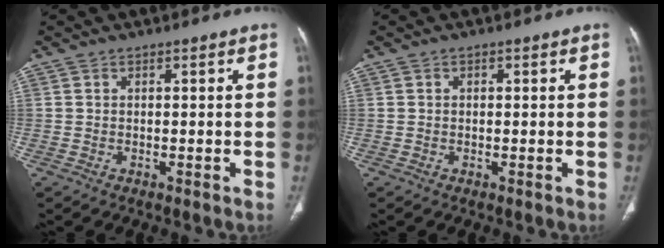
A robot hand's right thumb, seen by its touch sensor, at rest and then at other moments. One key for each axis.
{"total": 0.7, "fx": 0.2, "fy": 0.5, "fz": 0.5, "tx": -0.005, "ty": 0.001, "tz": 0.002}